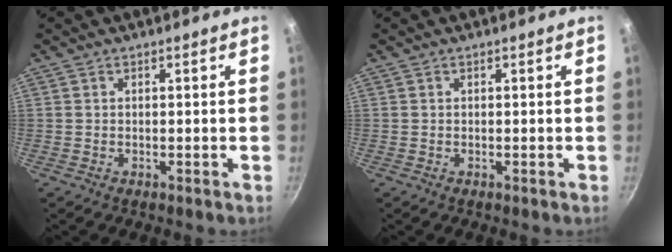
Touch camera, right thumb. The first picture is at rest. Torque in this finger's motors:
{"motor_torque": [0.00, 0.00, -0.05, -0.05, 0.00]}